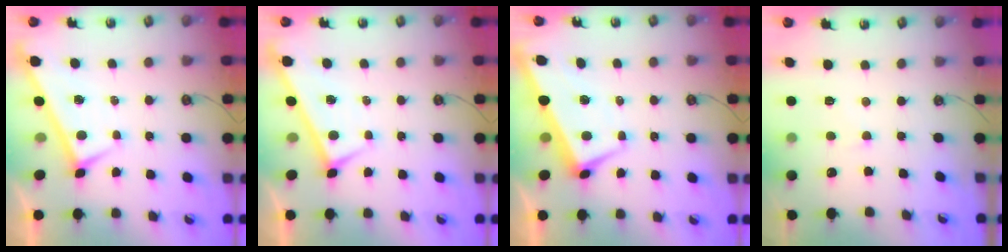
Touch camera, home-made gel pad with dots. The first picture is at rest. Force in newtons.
{"total": 0.0}
{"total": 1.2, "press": 0.3, "slide": 1.1}
{"total": 1.5, "press": 1.4, "slide": 0.6}